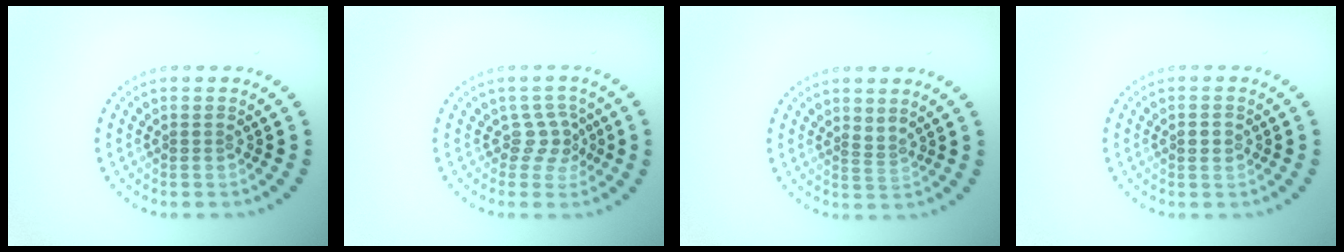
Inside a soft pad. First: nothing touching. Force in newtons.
{"total": 2.2, "press": 1.5, "slide": 1.6}
{"total": 0.9, "press": 0.3, "slide": 0.9}
{"total": 1.2, "press": 1.1, "slide": 0.1}